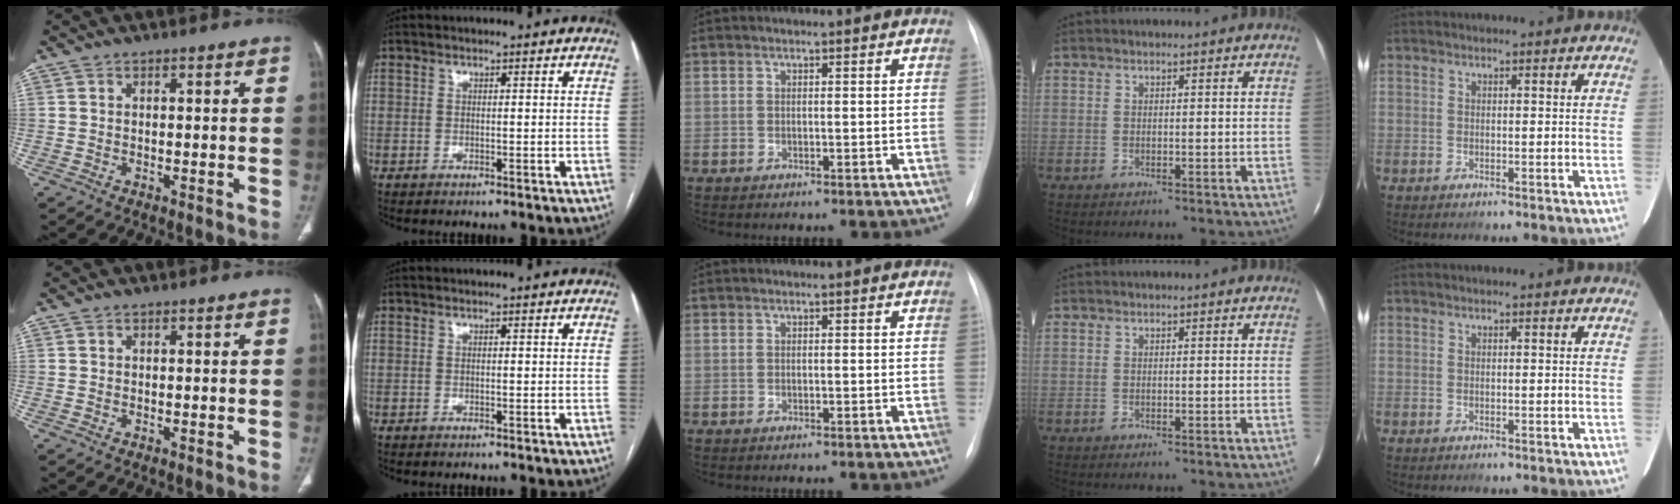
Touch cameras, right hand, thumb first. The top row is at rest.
{}